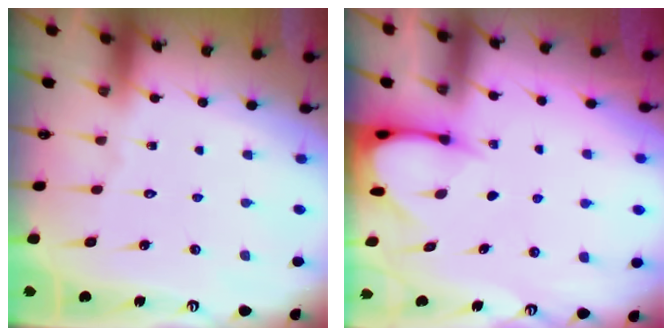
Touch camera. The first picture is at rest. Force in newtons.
{"total": 3.6, "press": 3.6, "slide": 0.3}